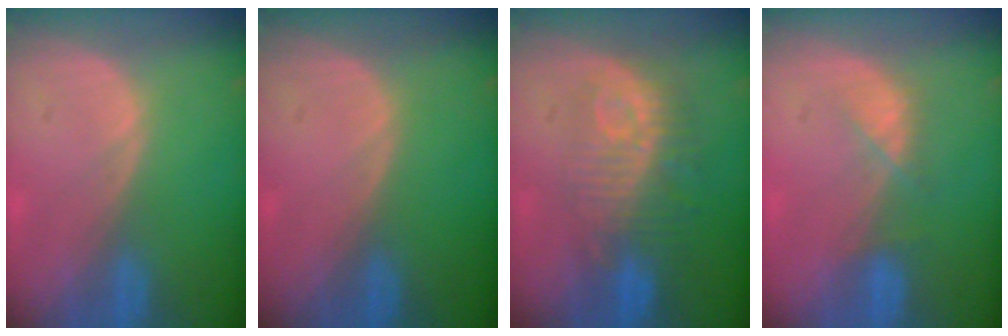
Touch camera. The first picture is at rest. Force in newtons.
{"total": 0.0}
{"total": 9.8, "press": 8.8, "slide": 4.2}
{"total": 2.9, "press": 2.9, "slide": 0.7}